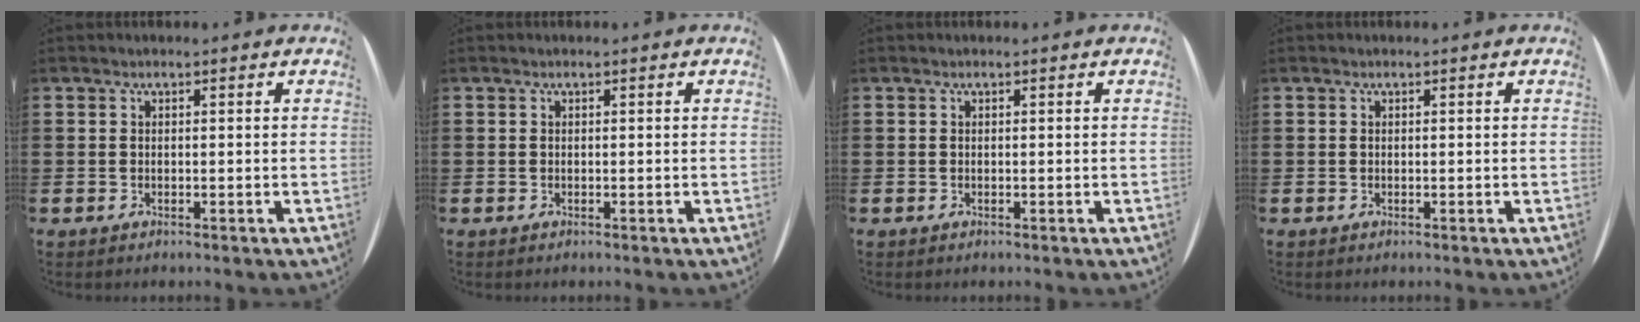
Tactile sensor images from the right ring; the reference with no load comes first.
{"total": 0.0}
{"total": 0.0}
{"total": 0.0}